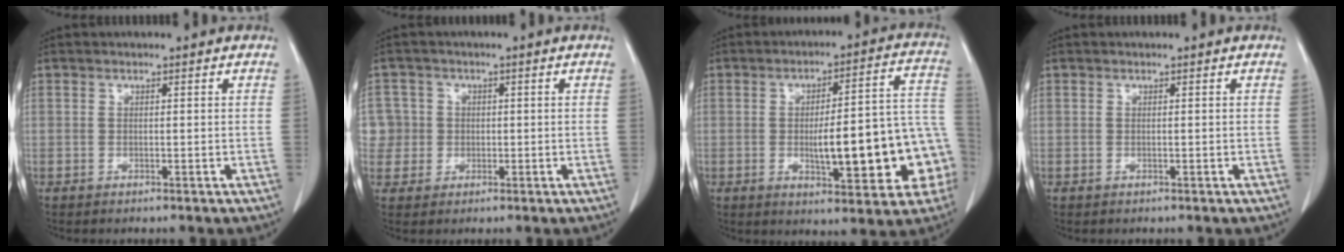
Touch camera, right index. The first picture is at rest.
{"total": 4.9, "force": [0.1, 4.9, -0.2], "torque": [0.011, 0.019, 0.003]}
{"total": 17.9, "force": [-3.6, 4.2, 17.0], "torque": [-0.173, 0.040, -0.034]}
{"total": 0.0}